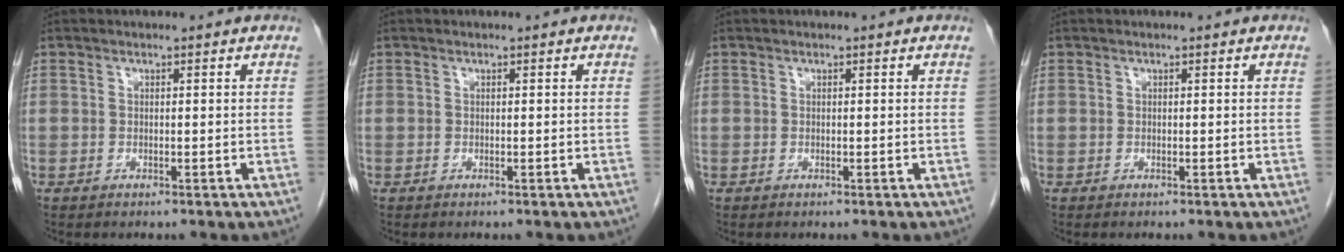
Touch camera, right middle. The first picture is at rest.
{"total": 0.0}
{"total": 0.0}
{"total": 0.0}